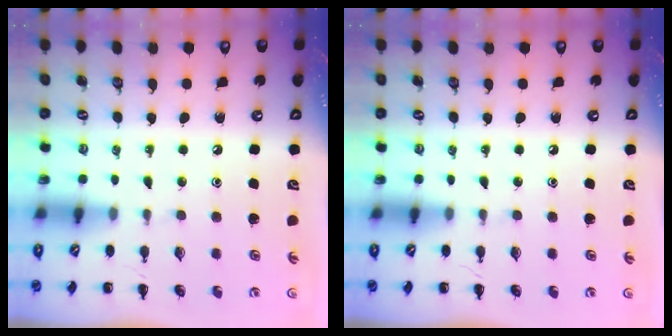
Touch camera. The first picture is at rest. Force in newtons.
{"total": 0.0}